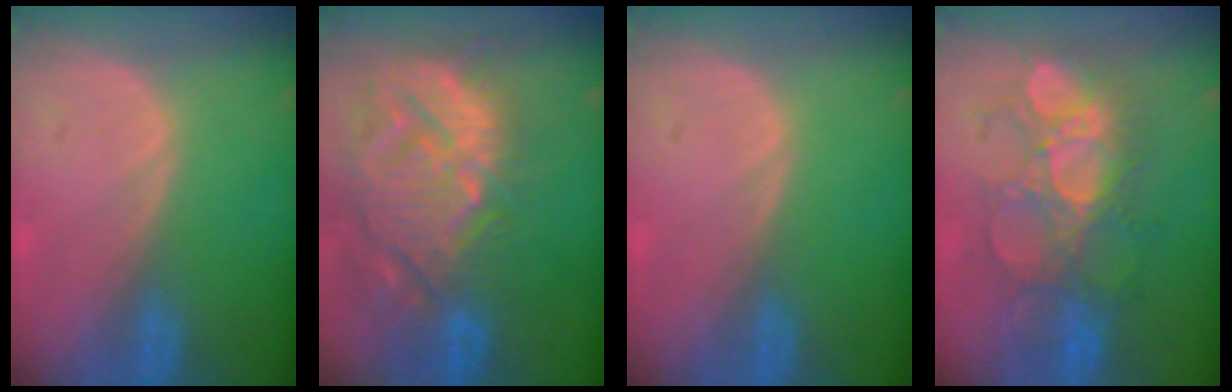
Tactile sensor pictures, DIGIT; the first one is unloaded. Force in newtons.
{"total": 14.7, "press": 12.6, "slide": 7.5}
{"total": 0.0}
{"total": 9.2, "press": 9.2, "slide": 0.5}